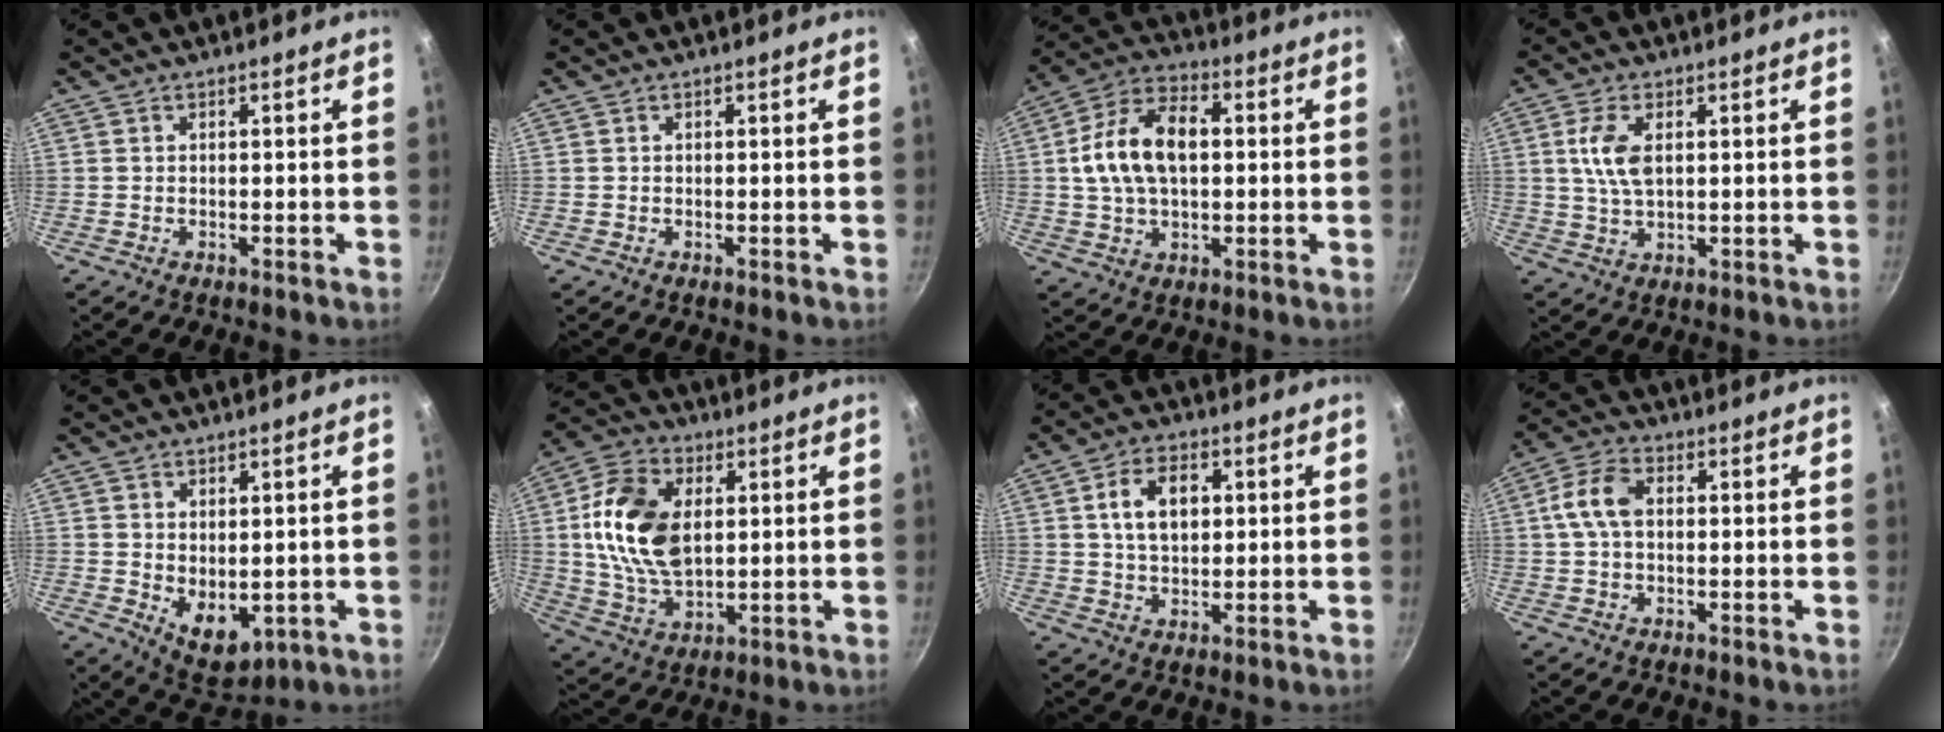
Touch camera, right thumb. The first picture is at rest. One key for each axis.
{"total": 0.0}
{"total": 14.4, "fx": 1.4, "fy": 8.8, "fz": 11.4, "tx": -0.189, "ty": 0.025, "tz": 0.012}
{"total": 5.1, "fx": 1.3, "fy": 2.4, "fz": 4.3, "tx": -0.087, "ty": -0.002, "tz": 0.026}
{"total": 7.4, "fx": 0.2, "fy": 4.8, "fz": 5.6, "tx": -0.064, "ty": -0.020, "tz": 0.022}
{"total": 16.7, "fx": 2.7, "fy": 10.5, "fz": 12.6, "tx": -0.220, "ty": -0.007, "tz": 0.049}
{"total": 8.7, "fx": 1.9, "fy": 5.6, "fz": 6.5, "tx": -0.094, "ty": 0.005, "tz": 0.030}
{"total": 7.6, "fx": 0.9, "fy": 4.6, "fz": 6.0, "tx": -0.123, "ty": 0.021, "tz": 0.009}